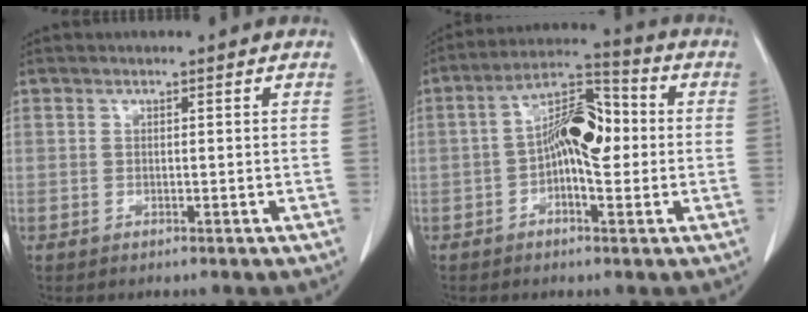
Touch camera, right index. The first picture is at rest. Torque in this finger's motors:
{"motor_torque": [1.72, -0.33, 0.76, 0.20]}